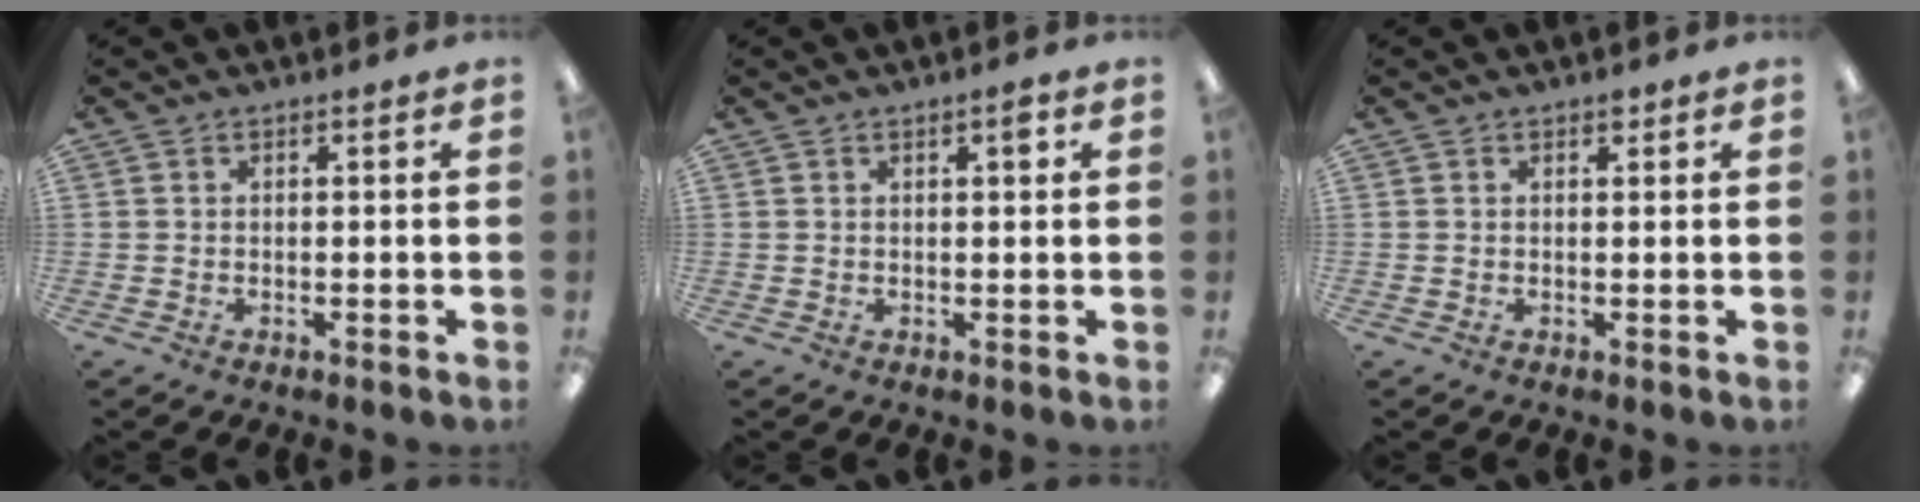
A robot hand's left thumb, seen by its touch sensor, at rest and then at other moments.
{"total": 2.3, "force": [1.2, 0.6, 1.9], "torque": [-0.024, -0.002, 0.015]}
{"total": 1.1, "force": [0.8, 0.5, 0.5], "torque": [-0.004, -0.003, 0.012]}